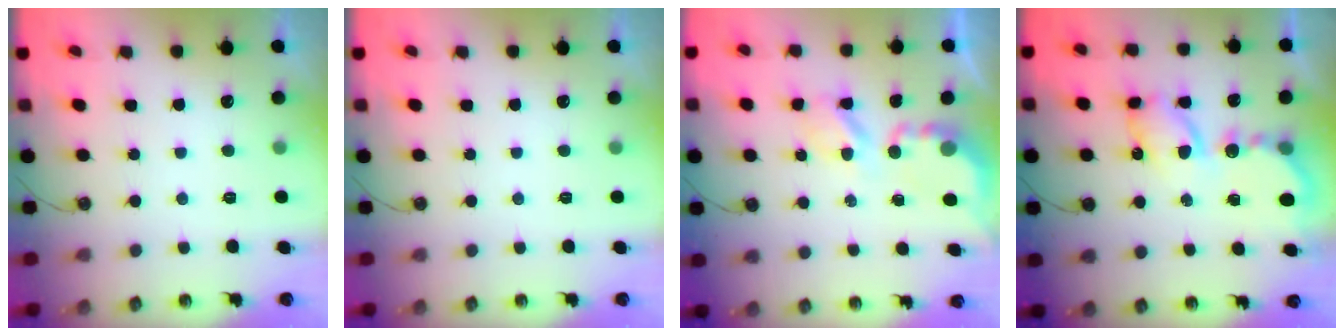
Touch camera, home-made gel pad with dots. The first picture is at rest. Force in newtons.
{"total": 0.0}
{"total": 5.0, "press": 5.0, "slide": 0.3}
{"total": 9.1, "press": 9.1, "slide": 0.7}